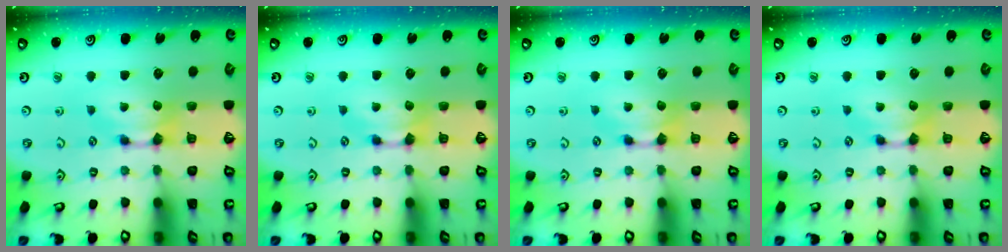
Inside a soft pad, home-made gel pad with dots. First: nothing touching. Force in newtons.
{"total": 0.0}
{"total": 0.0}
{"total": 0.0}